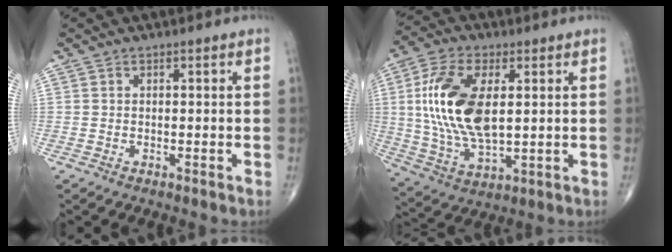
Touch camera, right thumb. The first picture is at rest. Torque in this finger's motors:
{"motor_torque": [1.88, 3.08, 1.89, 0.16, 0.62]}